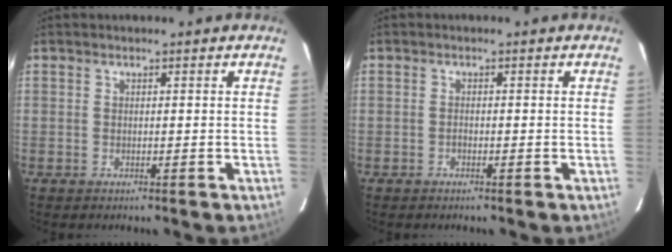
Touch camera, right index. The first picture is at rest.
{"total": 1.1, "force": [-0.8, 0.5, 0.5], "torque": [-0.011, 0.003, -0.016]}